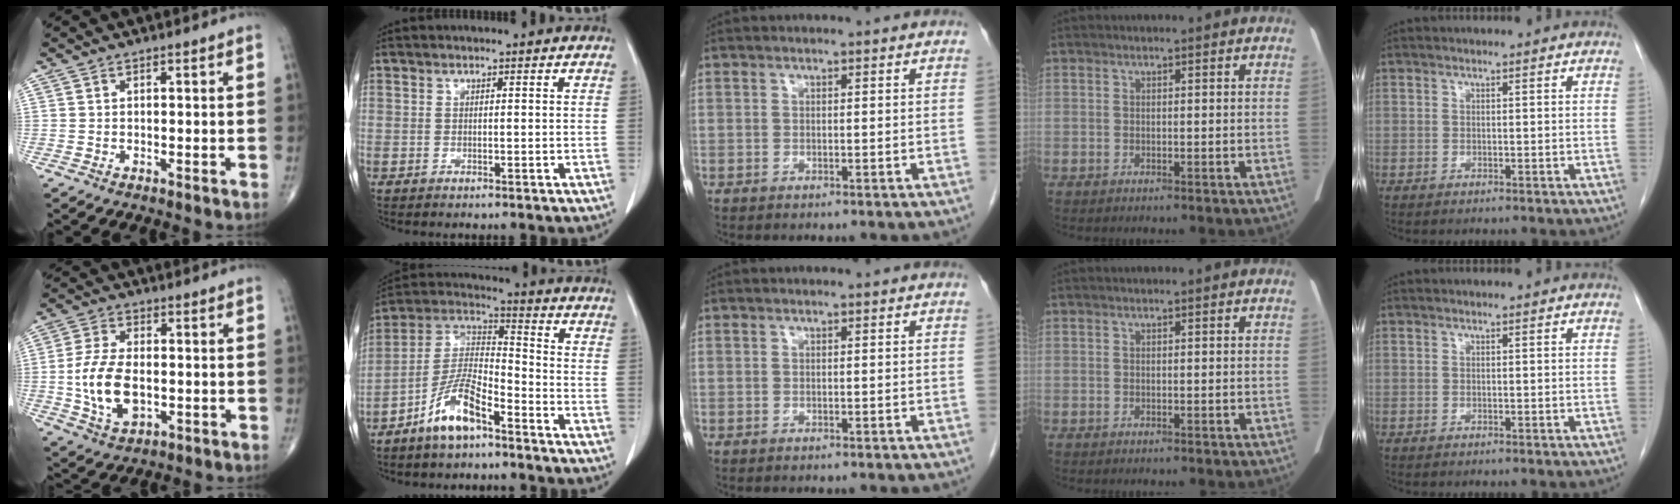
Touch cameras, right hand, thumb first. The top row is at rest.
{"thumb": {"total": 10.9, "force": [-1.3, 6.1, 8.9], "torque": [-0.174, 0.000, -0.022]}, "index": {"total": 10.0, "force": [-6.4, 2.7, 7.2], "torque": [-0.156, -0.001, -0.128]}}